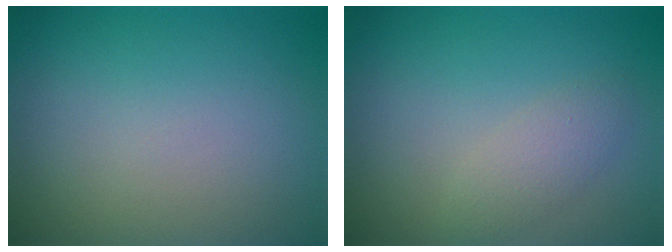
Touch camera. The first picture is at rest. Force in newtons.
{"total": 1.9, "press": 1.9, "slide": 0.0}